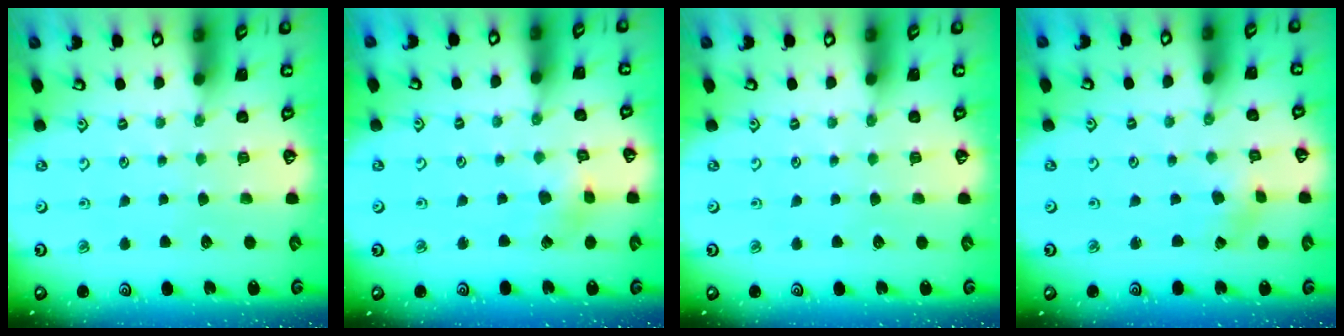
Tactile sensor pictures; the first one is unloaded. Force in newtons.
{"total": 2.7, "press": 2.7, "slide": 0.3}
{"total": 0.0}
{"total": 0.8, "press": 0.8, "slide": 0.1}